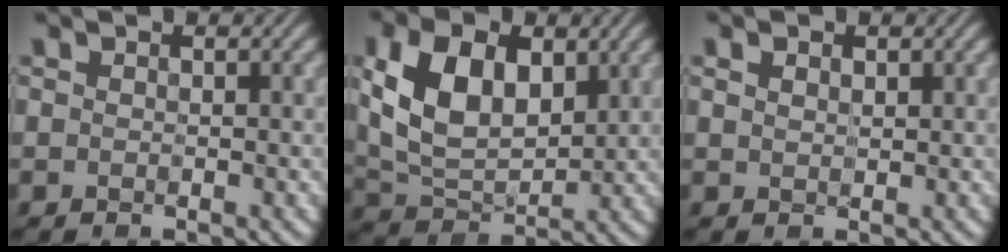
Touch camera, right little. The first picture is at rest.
{"total": 8.5, "force": [1.7, 5.3, 6.4], "torque": [-0.137, -0.001, 0.029]}
{"total": 1.0, "force": [0.5, 0.7, 0.5], "torque": [-0.015, -0.001, 0.013]}